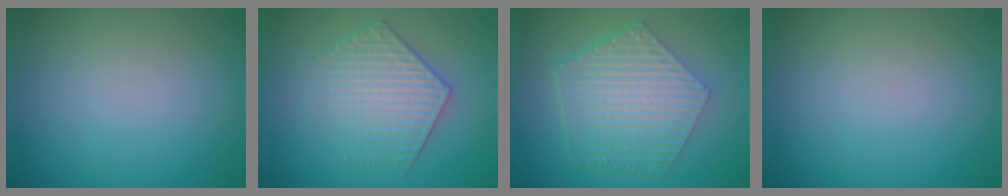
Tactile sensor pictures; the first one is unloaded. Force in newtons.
{"total": 4.0, "press": 3.9, "slide": 0.7}
{"total": 6.7, "press": 4.9, "slide": 4.6}
{"total": 0.0}